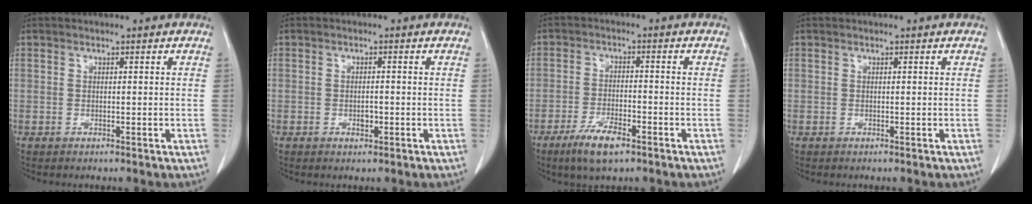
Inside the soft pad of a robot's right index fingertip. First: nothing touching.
{"total": 1.6, "force": [-0.4, 0.8, 1.4], "torque": [-0.026, 0.000, -0.004]}
{"total": 6.3, "force": [-3.9, 1.8, 4.6], "torque": [-0.093, -0.008, -0.067]}
{"total": 0.0}